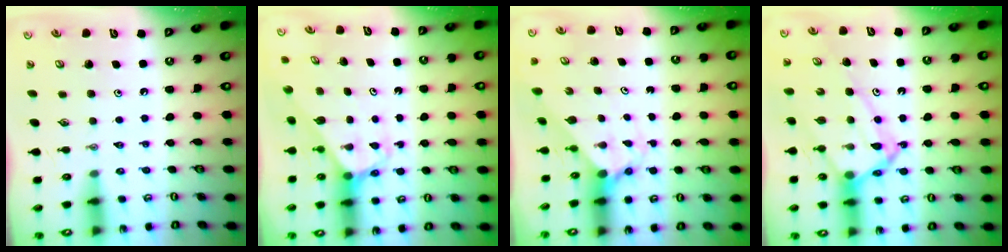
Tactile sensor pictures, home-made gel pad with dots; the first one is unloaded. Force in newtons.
{"total": 2.7, "press": 2.7, "slide": 0.2}
{"total": 2.0, "press": 2.0, "slide": 0.2}
{"total": 13.2, "press": 13.1, "slide": 1.5}